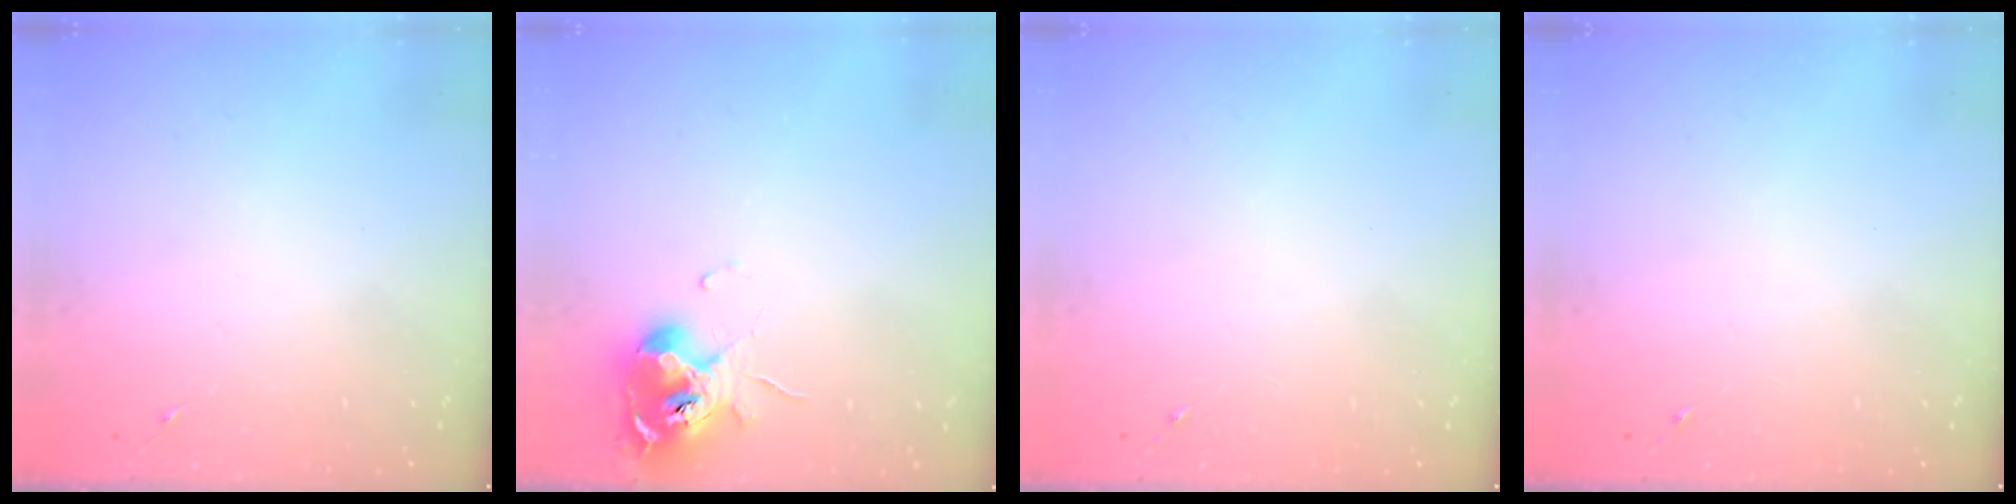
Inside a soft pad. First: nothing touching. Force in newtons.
{"total": 10.8, "press": 10.7, "slide": 1.2}
{"total": 0.0}
{"total": 0.0}